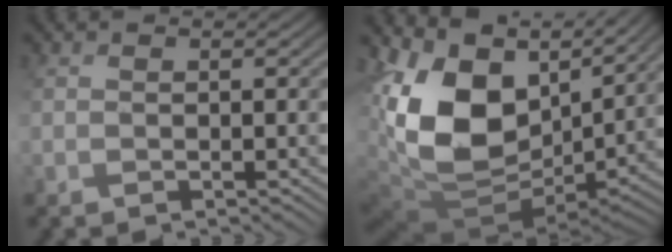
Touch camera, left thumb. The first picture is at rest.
{"total": 16.2, "force": [4.7, 10.6, 11.4], "torque": [-0.256, 0.007, 0.095]}